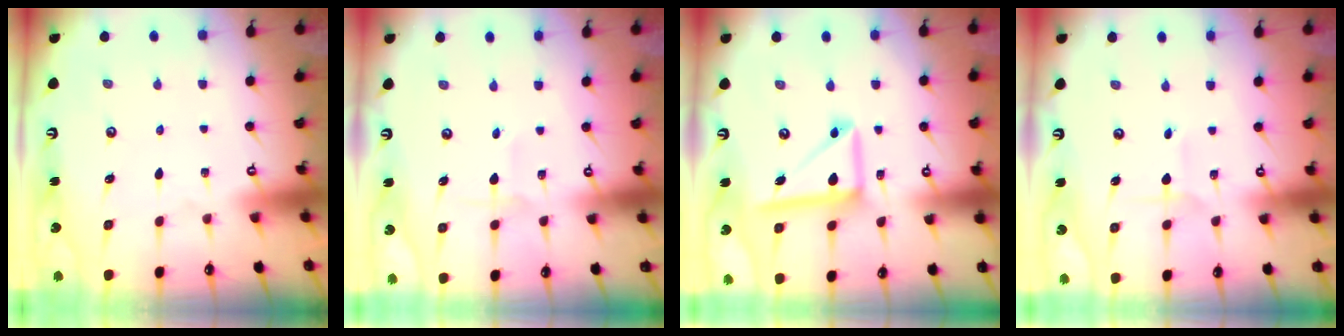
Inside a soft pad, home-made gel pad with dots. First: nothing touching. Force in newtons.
{"total": 3.8, "press": 3.6, "slide": 1.2}
{"total": 14.6, "press": 14.5, "slide": 1.3}
{"total": 2.7, "press": 2.7, "slide": 0.2}